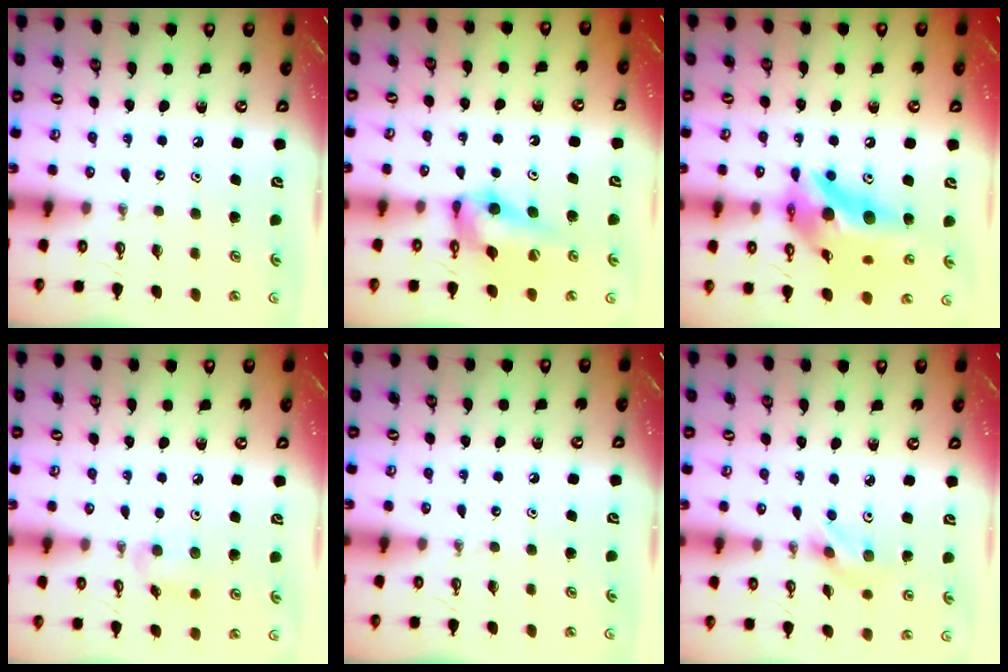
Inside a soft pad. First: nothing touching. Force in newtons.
{"total": 10.3, "press": 10.2, "slide": 1.0}
{"total": 18.3, "press": 18.0, "slide": 3.5}
{"total": 5.2, "press": 5.2, "slide": 0.3}
{"total": 0.0}
{"total": 2.7, "press": 2.7, "slide": 0.3}